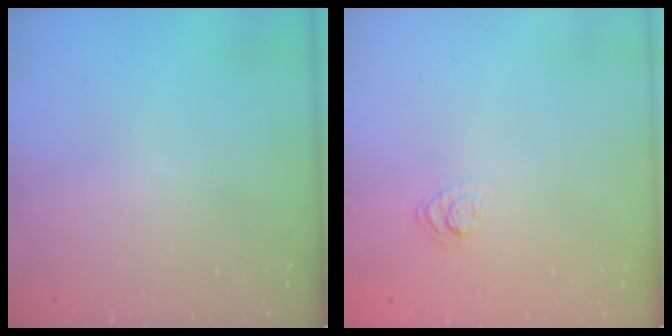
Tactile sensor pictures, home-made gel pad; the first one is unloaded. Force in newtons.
{"total": 6.2, "press": 6.0, "slide": 1.6}